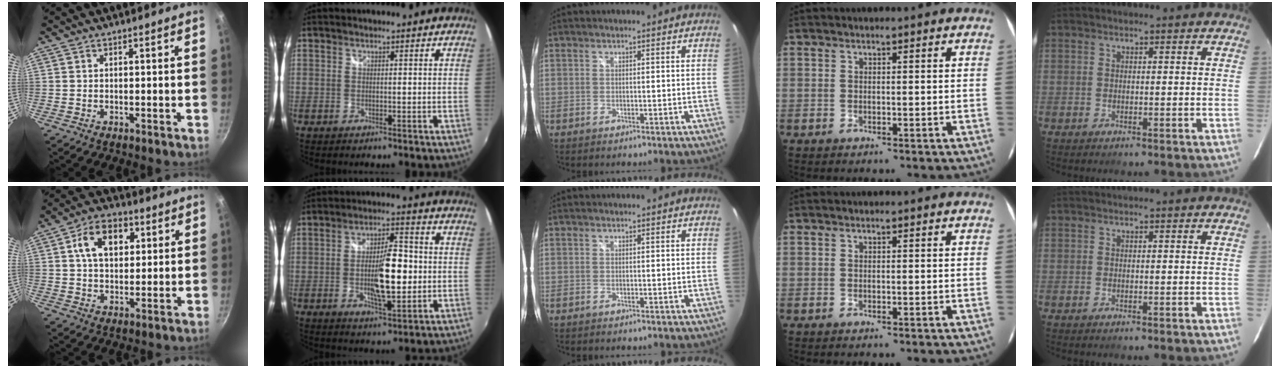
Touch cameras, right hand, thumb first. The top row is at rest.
{"thumb": {"total": 10.6, "force": [3.3, 7.1, 7.2], "torque": [-0.094, 0.003, 0.046]}, "index": {"total": 11.3, "force": [-1.3, 3.6, 10.7], "torque": [-0.183, -0.001, -0.019]}}